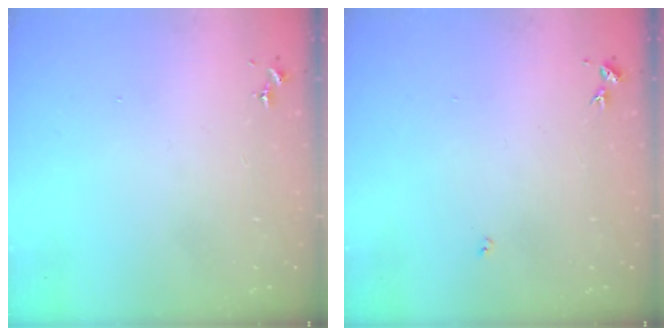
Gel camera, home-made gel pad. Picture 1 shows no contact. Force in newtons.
{"total": 3.0, "press": 3.0, "slide": 0.4}